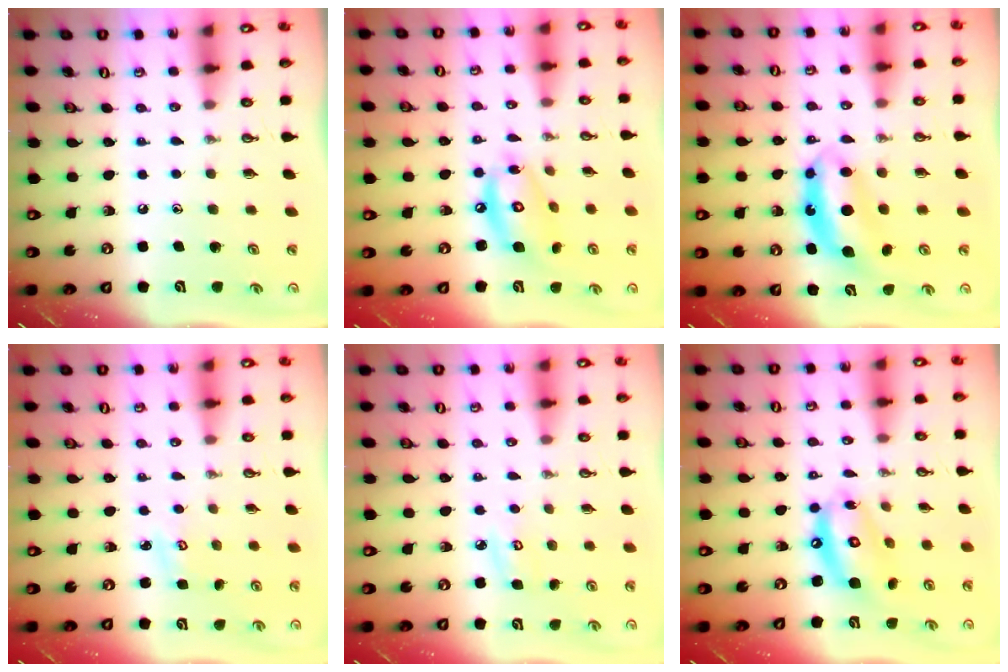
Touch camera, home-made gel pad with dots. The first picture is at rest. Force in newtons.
{"total": 12.8, "press": 12.8, "slide": 1.2}
{"total": 7.5, "press": 7.5, "slide": 0.3}
{"total": 2.9, "press": 2.9, "slide": 0.3}
{"total": 4.3, "press": 4.3, "slide": 0.4}
{"total": 12.8, "press": 12.8, "slide": 1.2}